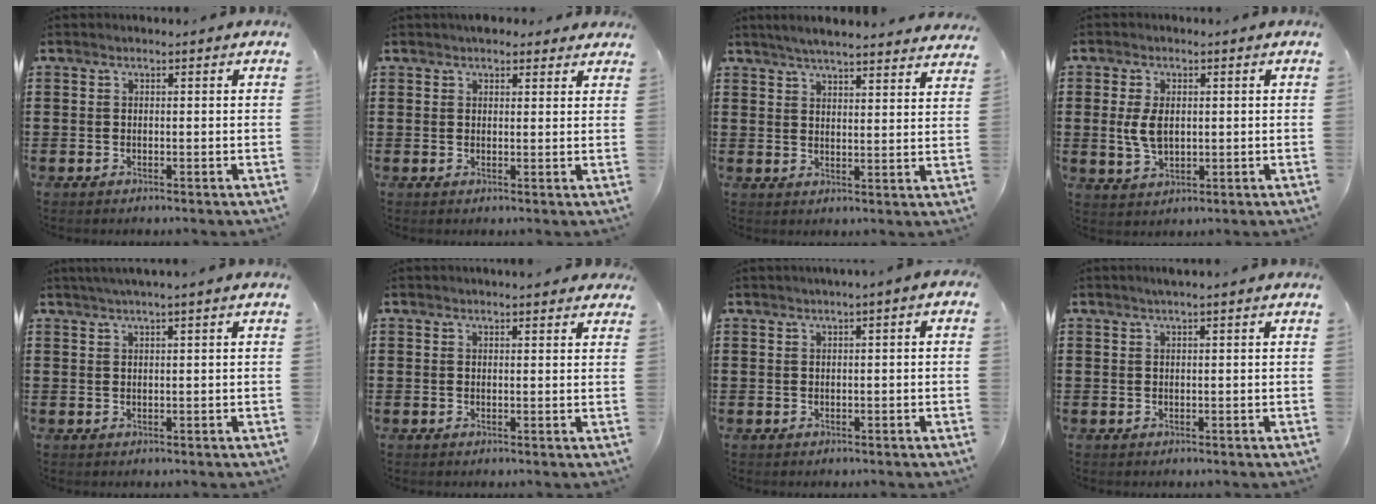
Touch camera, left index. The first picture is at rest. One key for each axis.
{"total": 2.5, "fx": 2.2, "fy": 1.1, "fz": 0.5, "tx": -0.007, "ty": 0.004, "tz": 0.040}
{"total": 4.6, "fx": 4.5, "fy": -0.3, "fz": 1.0, "tx": -0.033, "ty": -0.018, "tz": 0.081}
{"total": 4.8, "fx": 0.5, "fy": 2.8, "fz": 3.9, "tx": -0.102, "ty": 0.001, "tz": 0.002}
{"total": 1.4, "fx": 0.9, "fy": -0.3, "fz": 1.0, "tx": -0.017, "ty": 0.000, "tz": 0.017}
{"total": 1.5, "fx": 1.3, "fy": 0.2, "fz": 0.5, "tx": -0.012, "ty": 0.002, "tz": 0.026}
{"total": 0.9, "fx": 0.1, "fy": 0.0, "fz": 0.9, "tx": -0.014, "ty": -0.004, "tz": 0.002}
{"total": 1.0, "fx": 0.6, "fy": -0.2, "fz": 0.8, "tx": -0.012, "ty": 0.000, "tz": 0.011}